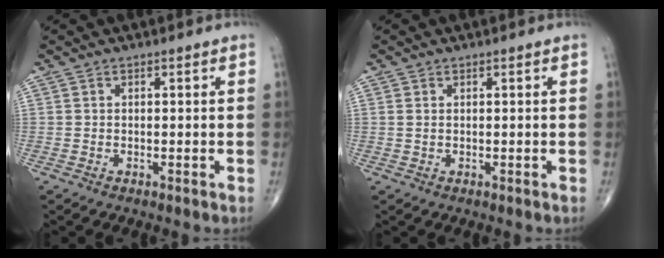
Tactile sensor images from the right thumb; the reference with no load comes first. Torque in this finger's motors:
{"motor_torque": [-0.25, -0.32, -0.19, -0.11, -0.05]}